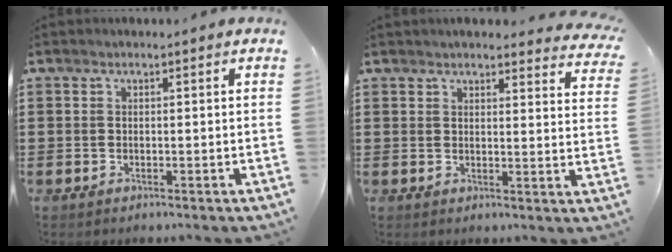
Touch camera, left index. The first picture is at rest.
{"total": 3.3, "force": [3.2, 0.1, 0.6], "torque": [-0.019, -0.016, 0.056]}